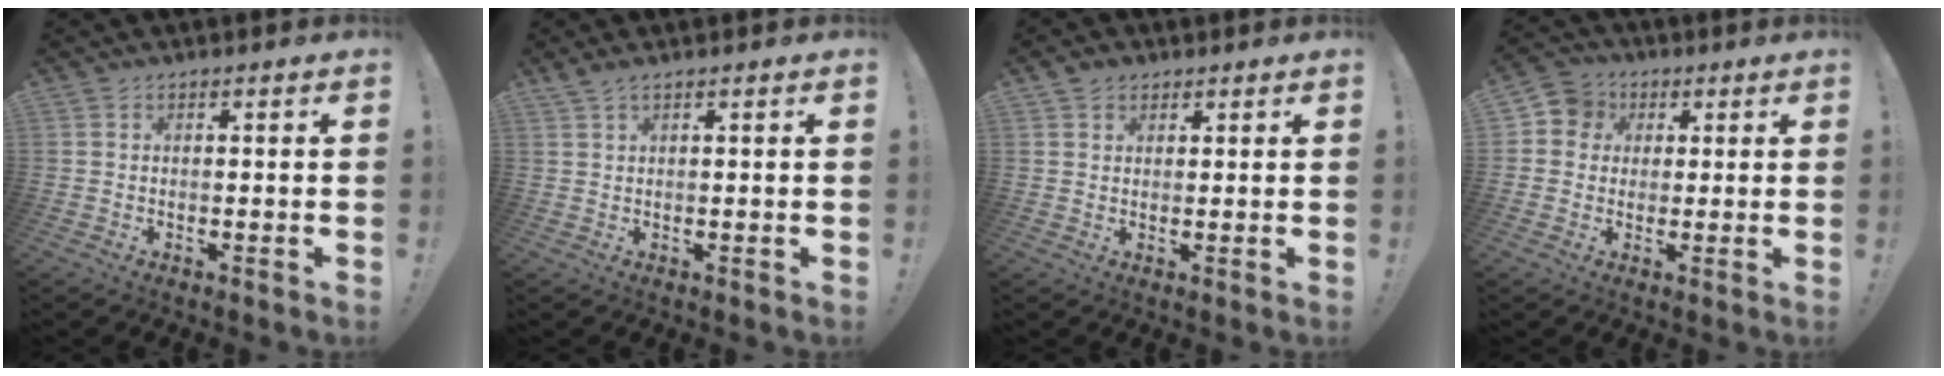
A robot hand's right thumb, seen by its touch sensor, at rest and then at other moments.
{"total": 1.5, "force": [1.0, 0.2, 1.1], "torque": [-0.031, 0.000, 0.020]}
{"total": 2.4, "force": [1.6, 1.7, 0.6], "torque": [-0.006, -0.006, 0.029]}
{"total": 6.5, "force": [1.3, 6.2, 1.6], "torque": [-0.025, 0.003, 0.026]}